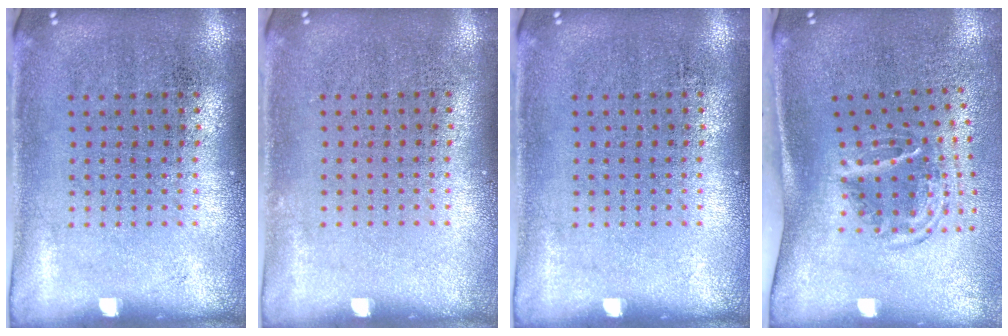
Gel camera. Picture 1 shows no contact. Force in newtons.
{"total": 0.0}
{"total": 0.0}
{"total": 1.7, "press": 1.1, "slide": 1.3}